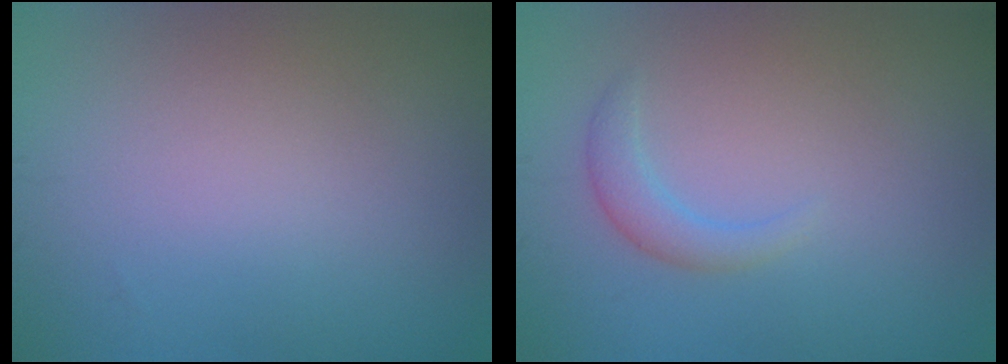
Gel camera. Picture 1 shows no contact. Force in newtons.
{"total": 1.9, "press": 1.9, "slide": 0.0}